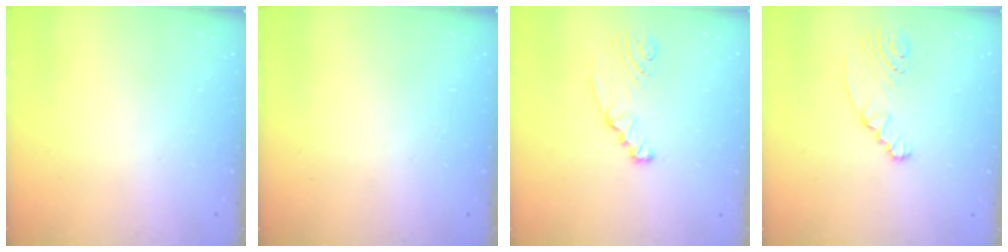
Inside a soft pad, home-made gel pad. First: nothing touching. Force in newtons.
{"total": 0.0}
{"total": 2.4, "press": 2.4, "slide": 0.2}
{"total": 2.8, "press": 2.6, "slide": 1.2}